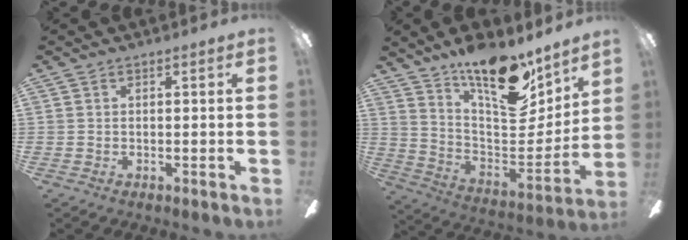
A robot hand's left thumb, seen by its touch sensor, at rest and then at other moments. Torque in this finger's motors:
{"motor_torque": [2.14, 1.26, 1.57, -1.20, 0.44]}